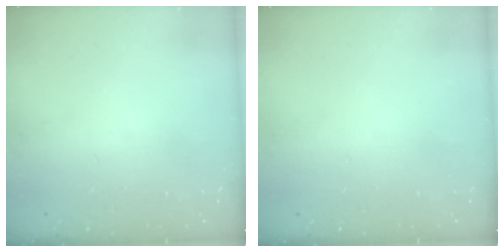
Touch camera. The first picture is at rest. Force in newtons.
{"total": 0.0}